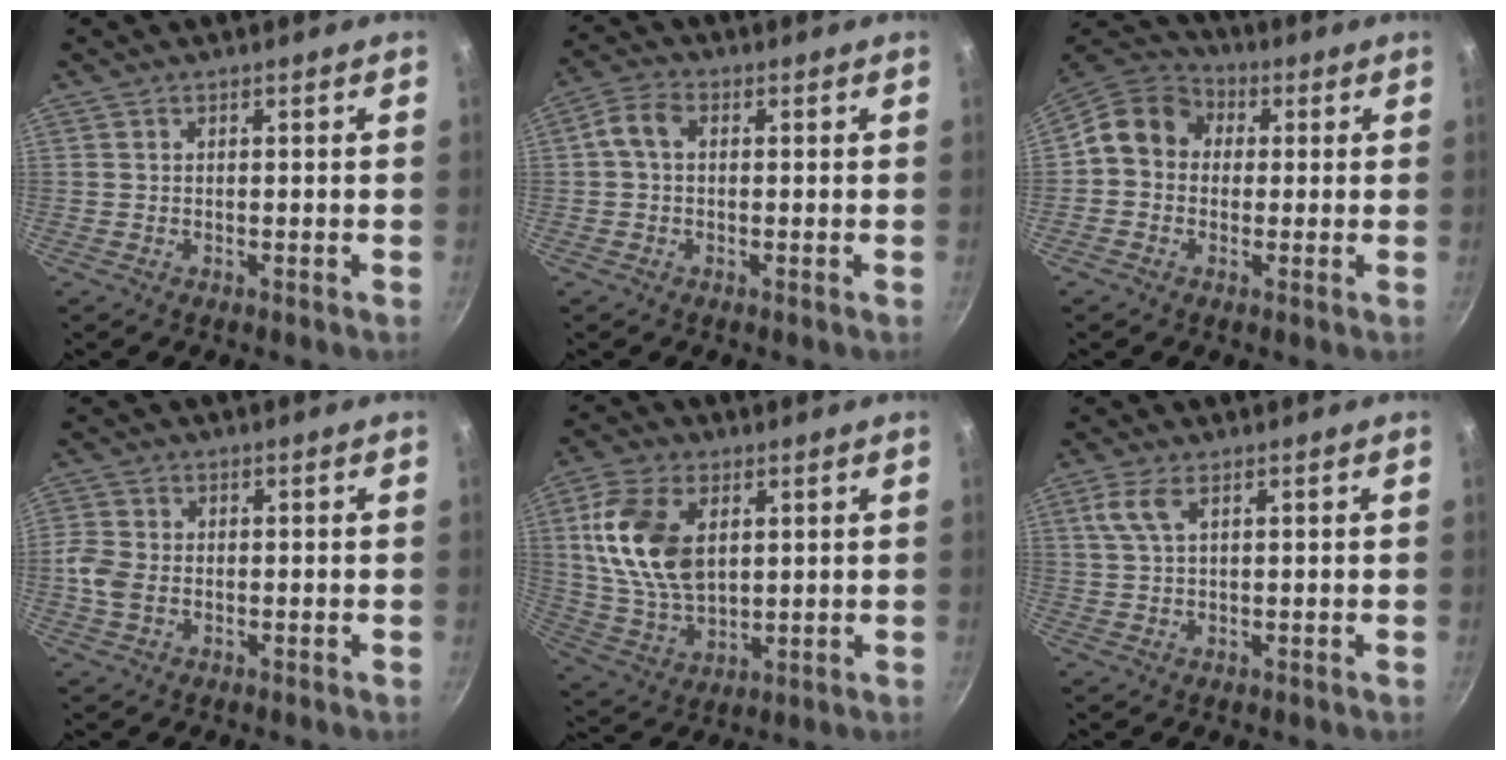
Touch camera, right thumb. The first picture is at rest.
{"total": 4.4, "force": [0.3, 3.0, 3.2], "torque": [-0.068, 0.018, -0.003]}
{"total": 10.2, "force": [0.8, 8.8, 5.1], "torque": [-0.060, 0.027, -0.012]}
{"total": 5.0, "force": [-0.9, 3.7, 3.3], "torque": [-0.073, 0.008, -0.022]}
{"total": 15.8, "force": [3.8, 9.8, 11.8], "torque": [-0.209, -0.011, 0.080]}
{"total": 4.0, "force": [1.6, 1.6, 3.3], "torque": [-0.074, 0.007, 0.033]}